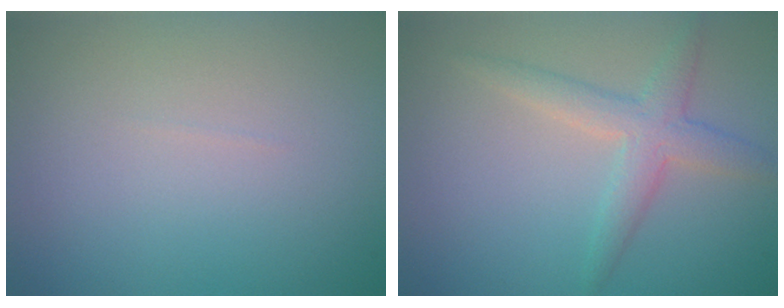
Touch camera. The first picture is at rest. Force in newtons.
{"total": 3.1, "press": 3.1, "slide": 0.2}